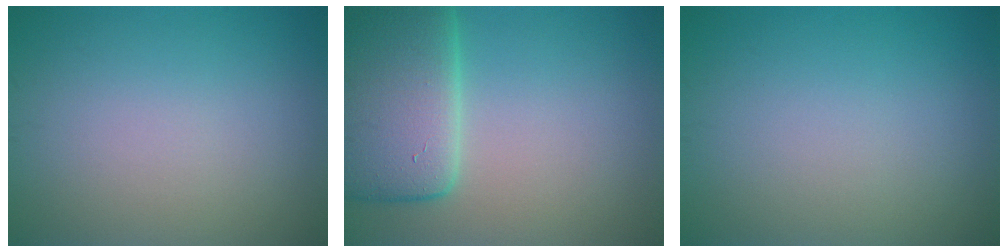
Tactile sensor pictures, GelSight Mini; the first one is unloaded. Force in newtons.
{"total": 9.0, "press": 8.9, "slide": 0.6}
{"total": 0.0}